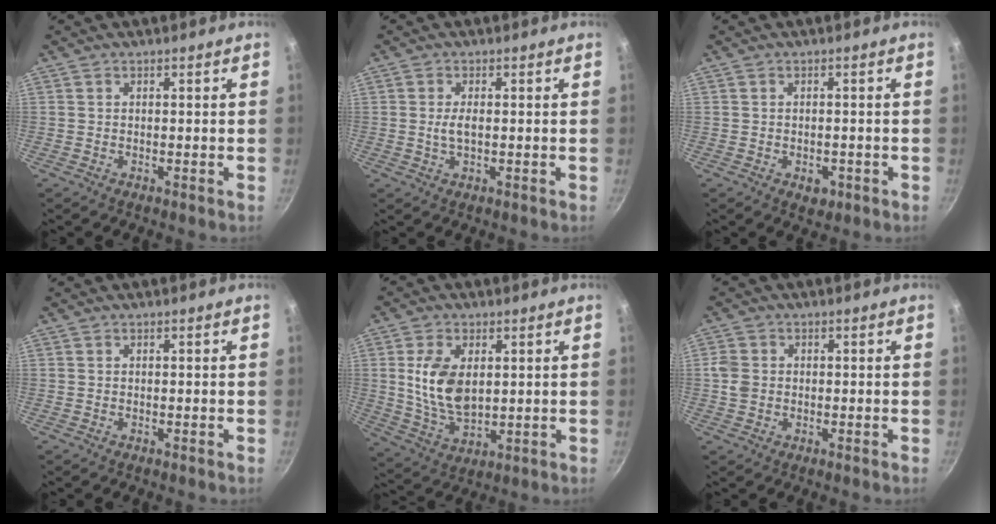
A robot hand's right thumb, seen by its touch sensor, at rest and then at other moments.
{"total": 2.6, "force": [0.0, 1.1, 2.3], "torque": [-0.049, 0.002, 0.000]}
{"total": 2.9, "force": [-1.1, 1.9, 1.8], "torque": [-0.019, 0.009, -0.006]}
{"total": 0.0}
{"total": 11.4, "force": [2.1, 6.7, 8.9], "torque": [-0.160, -0.019, 0.049]}
{"total": 3.5, "force": [0.0, 3.0, 1.8], "torque": [-0.028, 0.003, -0.005]}